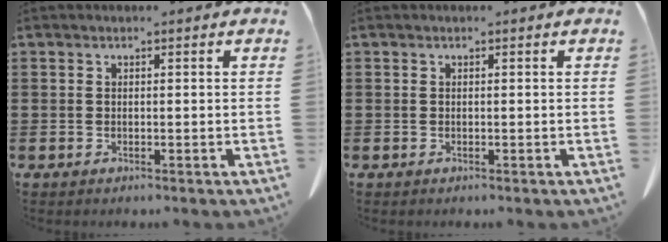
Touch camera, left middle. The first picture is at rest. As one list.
[{"total": 0.0}]